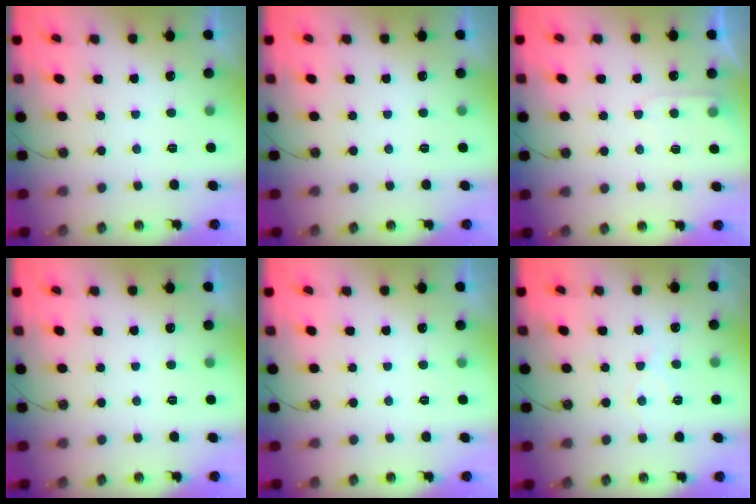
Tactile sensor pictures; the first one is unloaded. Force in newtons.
{"total": 0.0}
{"total": 5.4, "press": 5.4, "slide": 0.8}
{"total": 0.0}
{"total": 0.0}
{"total": 6.1, "press": 6.0, "slide": 0.8}